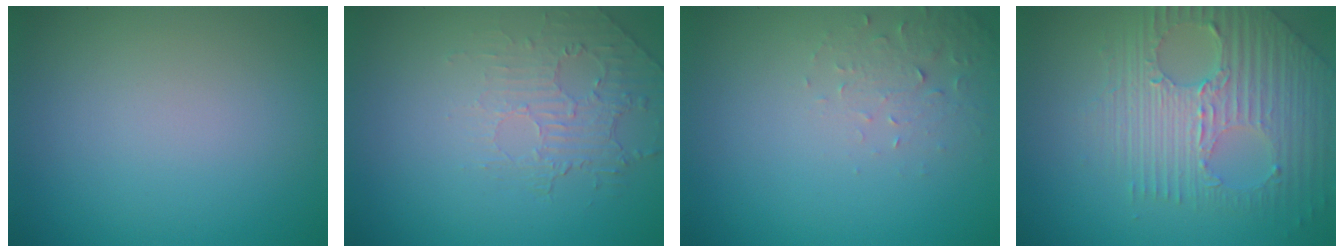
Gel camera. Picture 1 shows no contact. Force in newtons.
{"total": 2.0, "press": 0.9, "slide": 1.8}
{"total": 1.9, "press": 1.8, "slide": 0.4}
{"total": 7.2, "press": 5.0, "slide": 5.3}